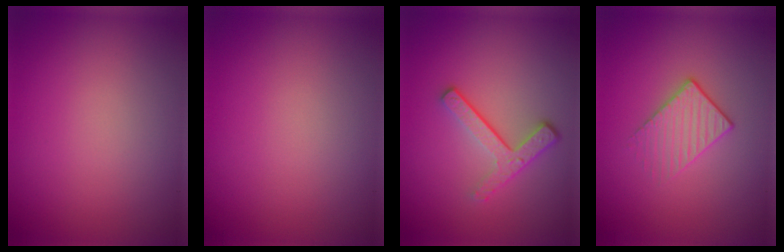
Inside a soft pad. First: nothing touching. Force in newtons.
{"total": 0.0}
{"total": 3.6, "press": 2.6, "slide": 2.5}
{"total": 1.8, "press": 1.4, "slide": 1.1}